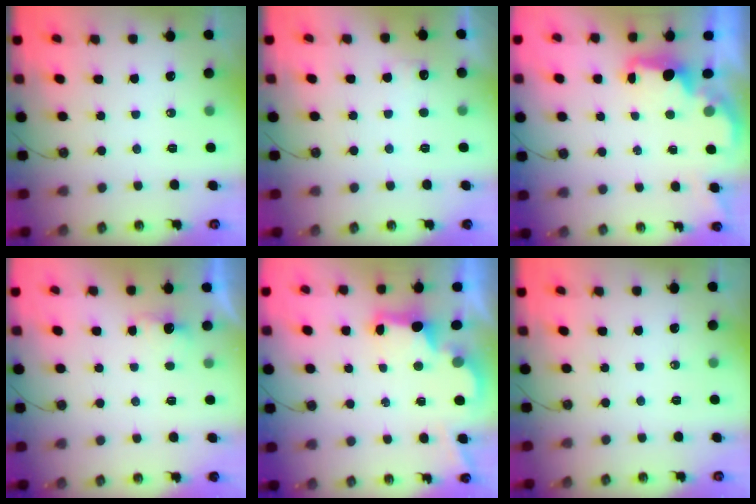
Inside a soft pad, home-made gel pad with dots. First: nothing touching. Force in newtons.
{"total": 4.7, "press": 4.5, "slide": 1.3}
{"total": 1.9, "press": 1.8, "slide": 0.8}
{"total": 2.4, "press": 2.3, "slide": 0.7}
{"total": 2.8, "press": 2.6, "slide": 0.9}
{"total": 0.0}